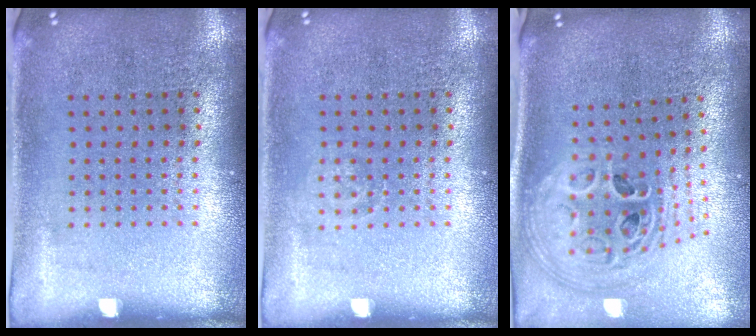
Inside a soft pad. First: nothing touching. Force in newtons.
{"total": 0.8, "press": 0.7, "slide": 0.1}
{"total": 2.8, "press": 2.0, "slide": 1.9}